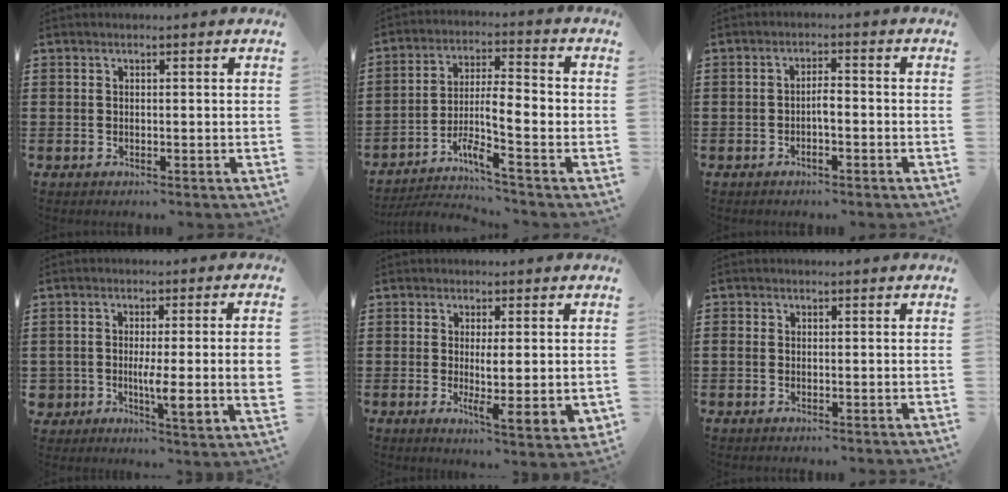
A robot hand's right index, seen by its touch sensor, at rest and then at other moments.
{"total": 6.3, "force": [-3.2, 1.1, 5.4], "torque": [-0.103, -0.010, -0.065]}
{"total": 2.3, "force": [-0.9, 0.5, 2.1], "torque": [-0.039, 0.002, -0.017]}
{"total": 6.6, "force": [-1.1, 2.0, 6.2], "torque": [-0.110, -0.004, -0.024]}
{"total": 4.4, "force": [0.3, 0.6, 4.3], "torque": [-0.073, -0.008, 0.003]}
{"total": 0.7, "force": [-0.3, 0.5, 0.4], "torque": [-0.008, 0.001, -0.006]}